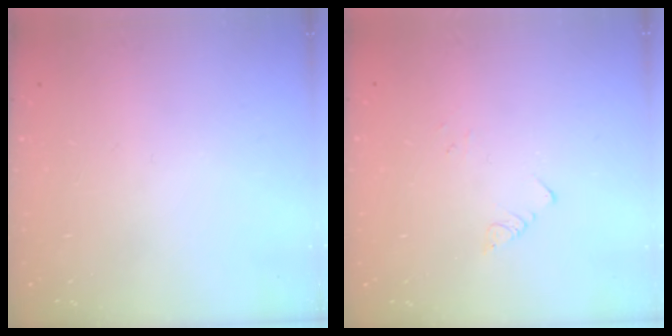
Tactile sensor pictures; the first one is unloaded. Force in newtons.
{"total": 1.3, "press": 1.2, "slide": 0.1}